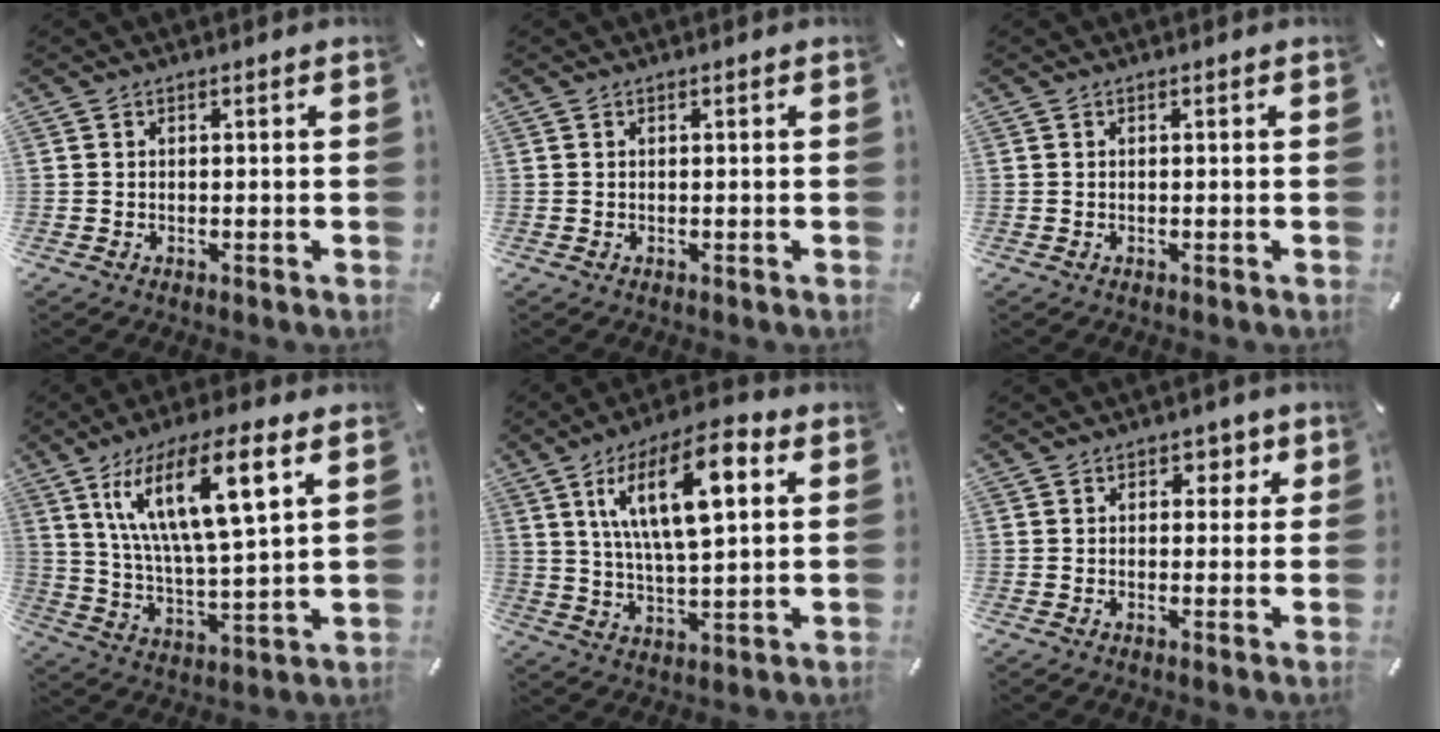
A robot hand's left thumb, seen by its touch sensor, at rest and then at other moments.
{"total": 0.0}
{"total": 0.0}
{"total": 17.3, "force": [9.2, 4.3, 14.0], "torque": [-0.287, -0.017, 0.147]}
{"total": 17.3, "force": [7.0, 7.0, 14.2], "torque": [-0.252, -0.007, 0.111]}
{"total": 3.2, "force": [1.0, 2.6, 1.5], "torque": [-0.003, -0.004, 0.008]}